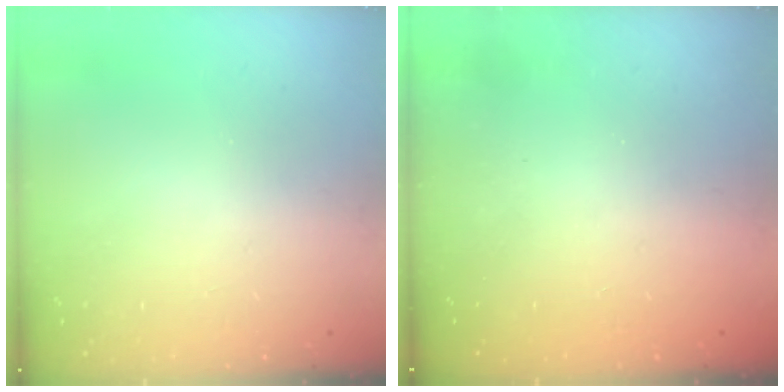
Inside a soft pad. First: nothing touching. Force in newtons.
{"total": 2.3, "press": 2.2, "slide": 0.8}